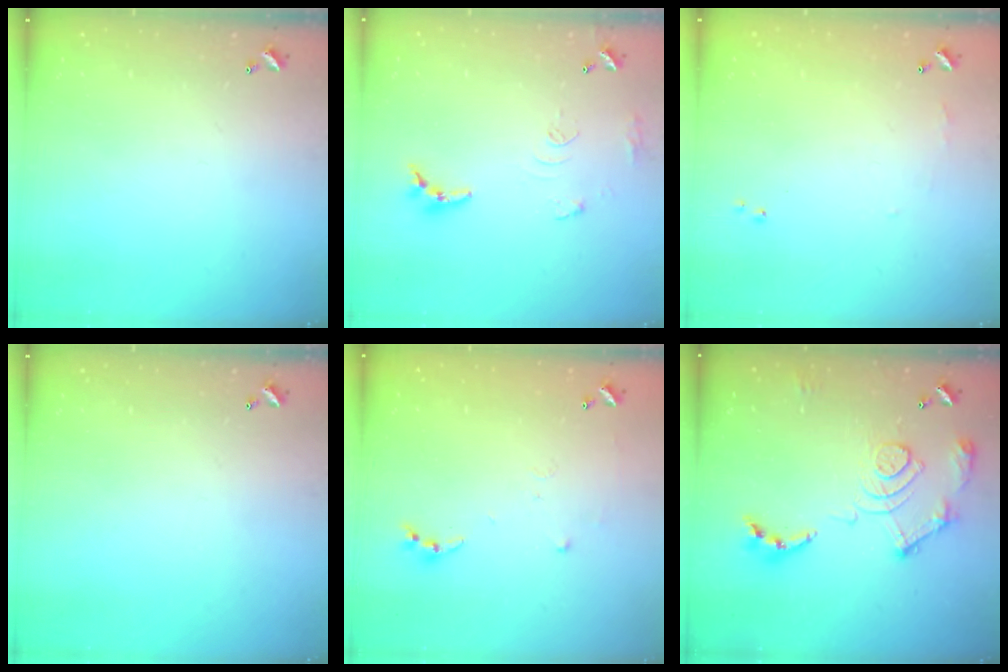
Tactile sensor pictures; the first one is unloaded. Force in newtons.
{"total": 10.1, "press": 10.0, "slide": 0.8}
{"total": 5.2, "press": 5.1, "slide": 0.6}
{"total": 0.0}
{"total": 6.1, "press": 6.1, "slide": 0.7}
{"total": 16.8, "press": 16.7, "slide": 1.6}